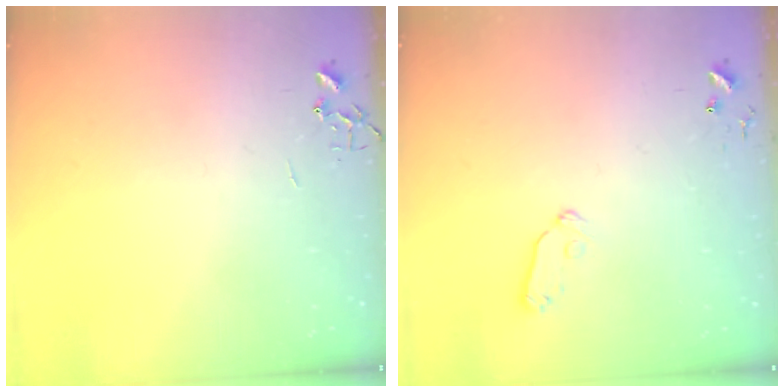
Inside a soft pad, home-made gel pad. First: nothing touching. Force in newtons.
{"total": 6.8, "press": 6.7, "slide": 0.8}